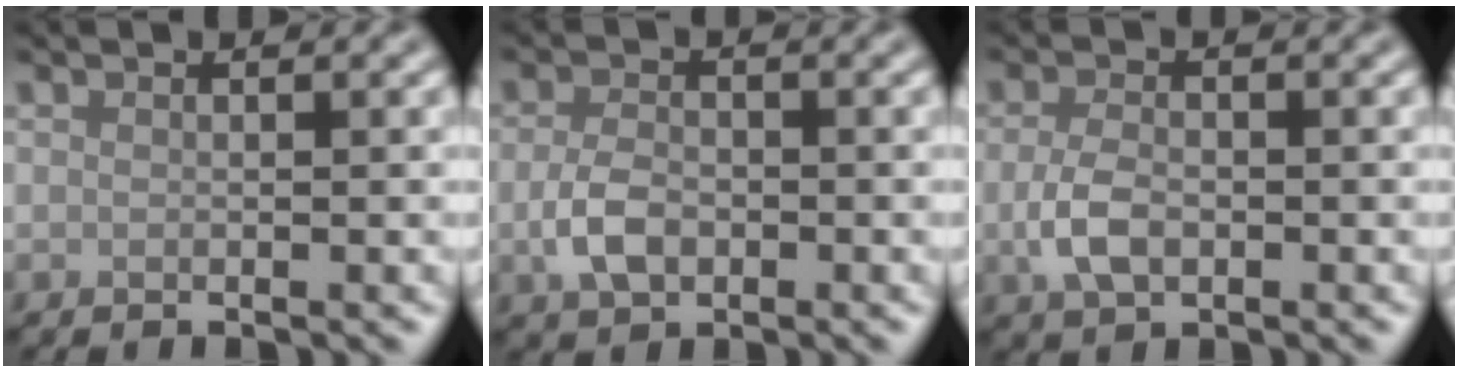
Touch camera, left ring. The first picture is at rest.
{"total": 3.0, "force": [-0.7, 2.0, 2.1], "torque": [-0.043, -0.002, -0.016]}
{"total": 3.0, "force": [-0.7, 1.8, 2.3], "torque": [-0.048, -0.003, -0.014]}